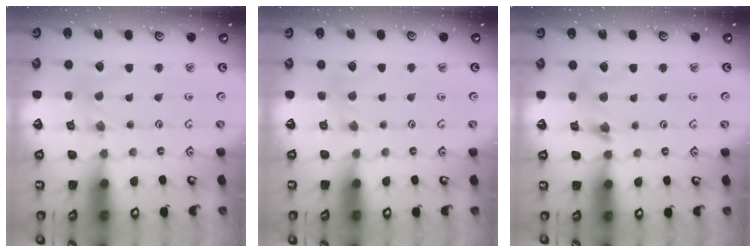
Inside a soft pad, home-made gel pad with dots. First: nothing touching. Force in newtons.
{"total": 2.9, "press": 2.8, "slide": 0.5}
{"total": 5.7, "press": 5.7, "slide": 0.4}